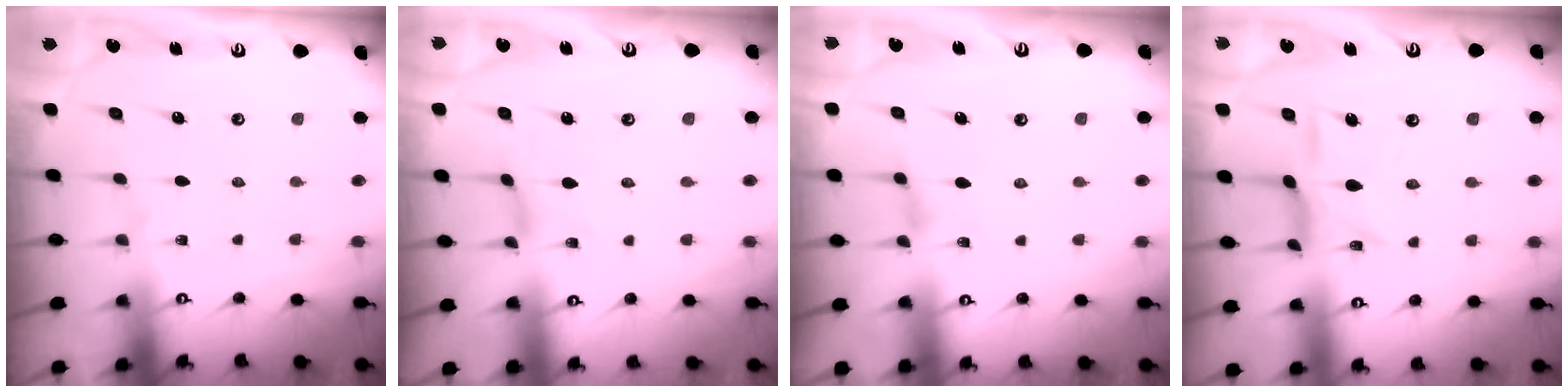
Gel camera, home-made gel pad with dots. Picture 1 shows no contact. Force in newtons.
{"total": 1.1, "press": 1.0, "slide": 0.2}
{"total": 1.5, "press": 1.5, "slide": 0.4}
{"total": 7.7, "press": 7.7, "slide": 0.6}